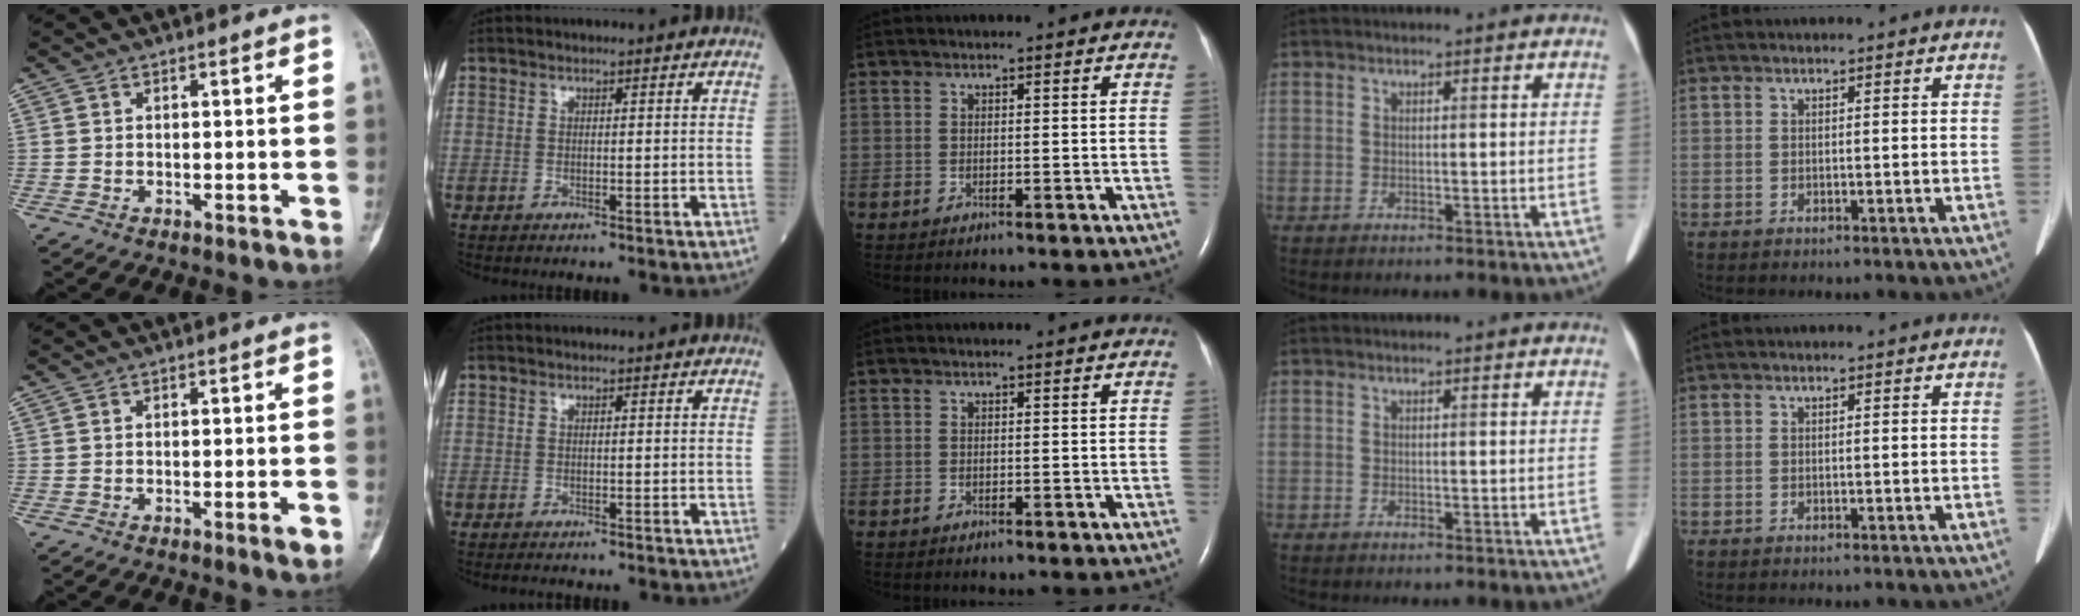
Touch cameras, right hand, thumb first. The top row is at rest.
{"thumb": {"total": 1.9, "force": [-0.8, 0.2, 1.7], "torque": [-0.026, -0.005, -0.011]}, "index": {"total": 0.8, "force": [-0.6, 0.1, 0.4], "torque": [-0.008, -0.002, -0.009]}}